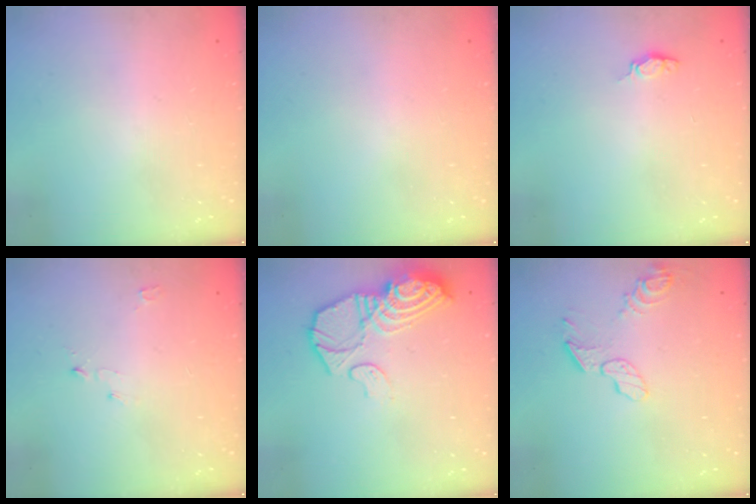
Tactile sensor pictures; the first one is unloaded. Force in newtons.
{"total": 0.0}
{"total": 3.9, "press": 3.8, "slide": 0.6}
{"total": 2.7, "press": 2.6, "slide": 0.3}
{"total": 14.5, "press": 14.4, "slide": 1.5}
{"total": 8.1, "press": 8.1, "slide": 0.1}